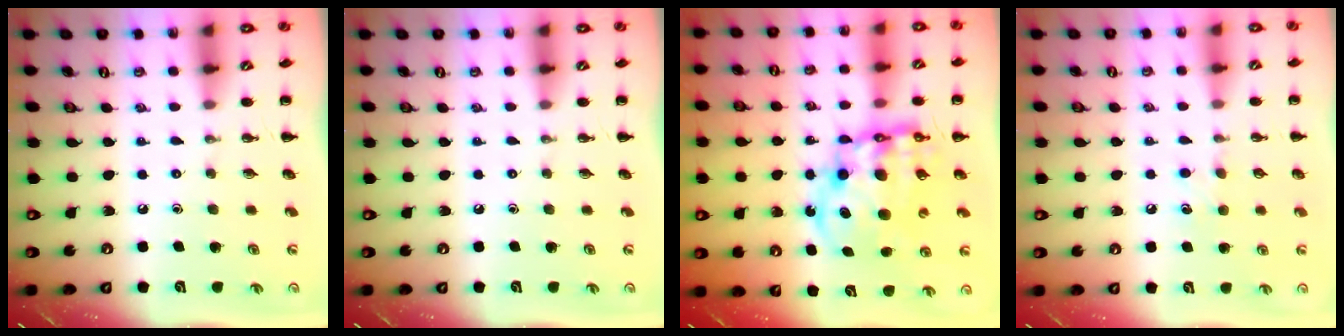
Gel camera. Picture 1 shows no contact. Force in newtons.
{"total": 0.0}
{"total": 13.8, "press": 13.4, "slide": 3.4}
{"total": 5.6, "press": 5.4, "slide": 1.5}